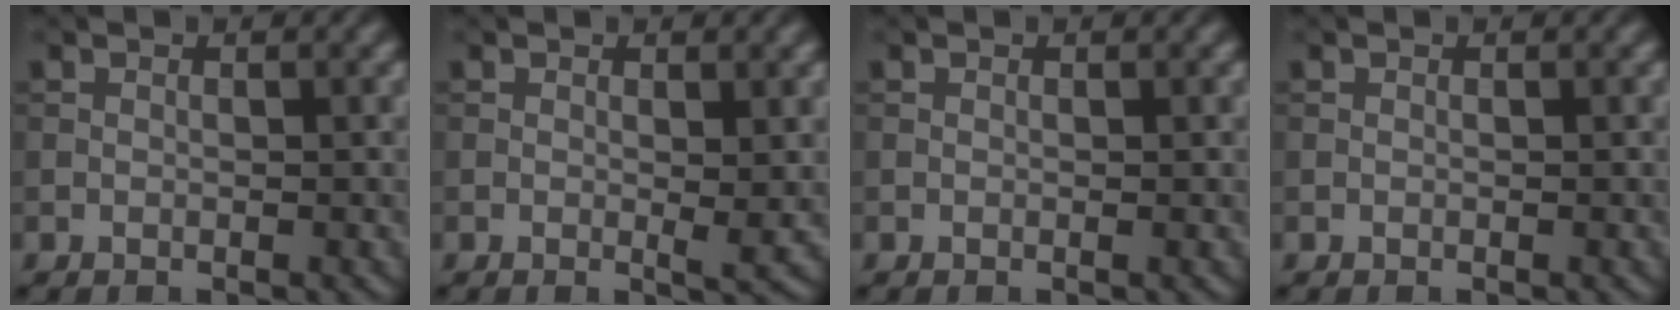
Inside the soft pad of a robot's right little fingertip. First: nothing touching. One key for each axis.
{"total": 1.2, "fx": 0.2, "fy": 0.1, "fz": 1.1, "tx": -0.014, "ty": -0.006, "tz": 0.001}
{"total": 0.0}
{"total": 0.0}